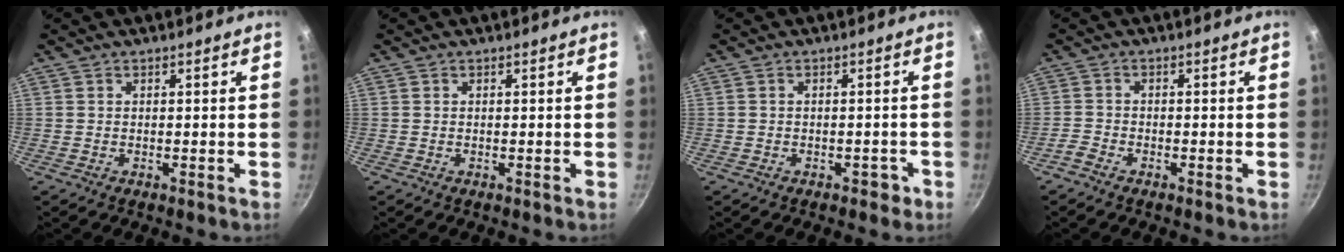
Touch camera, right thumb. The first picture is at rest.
{"total": 0.0}
{"total": 2.1, "force": [-1.1, 1.4, 1.1], "torque": [0.000, 0.021, -0.002]}
{"total": 2.0, "force": [-1.7, 0.9, 0.7], "torque": [-0.027, 0.014, -0.039]}